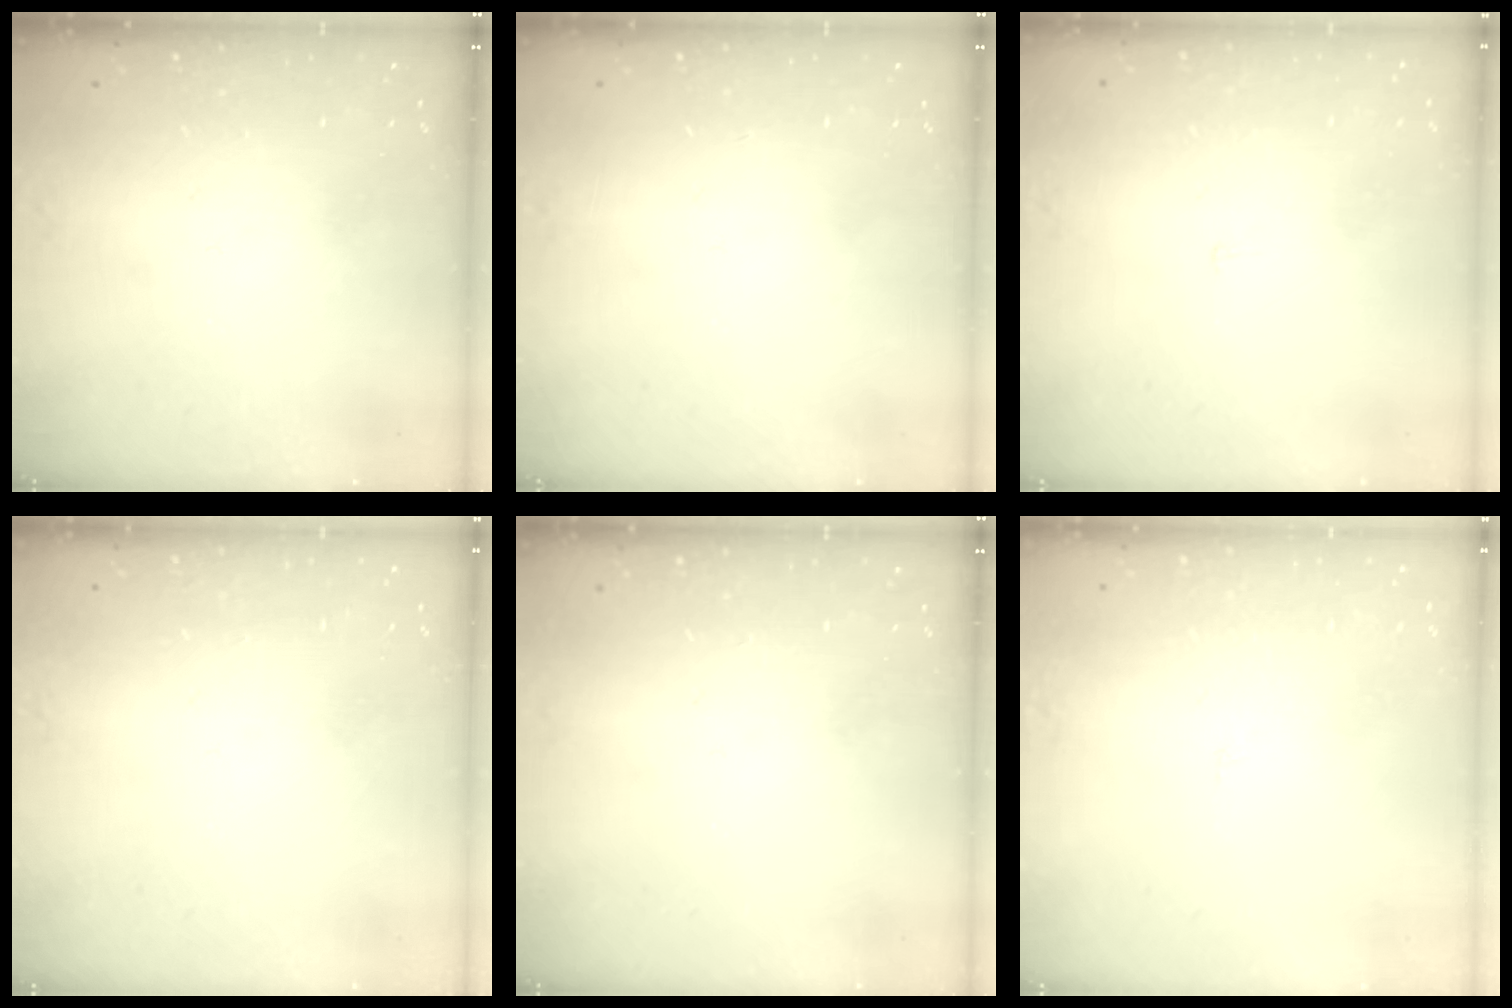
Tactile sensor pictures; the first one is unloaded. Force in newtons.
{"total": 0.0}
{"total": 2.2, "press": 2.2, "slide": 0.1}
{"total": 1.6, "press": 1.6, "slide": 0.1}
{"total": 0.0}
{"total": 1.6, "press": 1.6, "slide": 0.1}